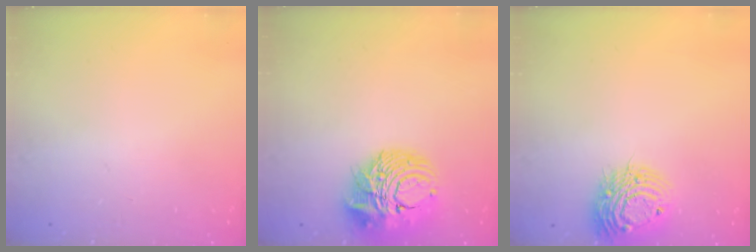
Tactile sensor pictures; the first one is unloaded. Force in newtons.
{"total": 14.2, "press": 14.1, "slide": 1.8}
{"total": 13.2, "press": 13.2, "slide": 1.1}